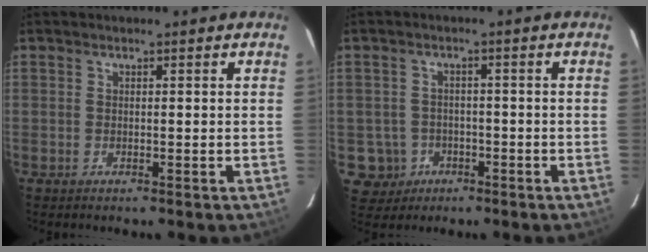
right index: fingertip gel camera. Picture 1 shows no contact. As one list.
[{"total": 5.9, "force": [-2.2, 5.4, 0.5], "torque": [-0.026, 0.018, -0.023]}]